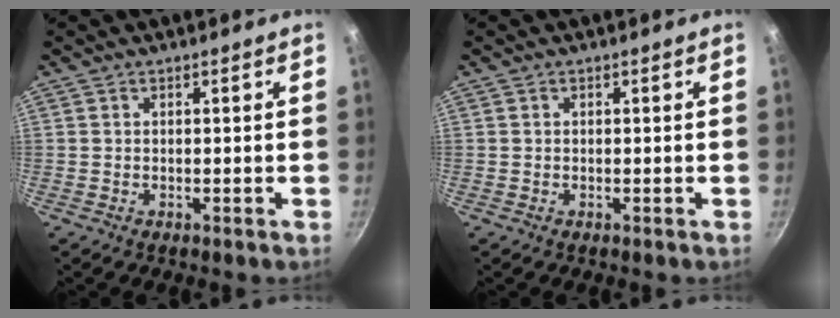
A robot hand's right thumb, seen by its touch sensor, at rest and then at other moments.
{"total": 0.0}